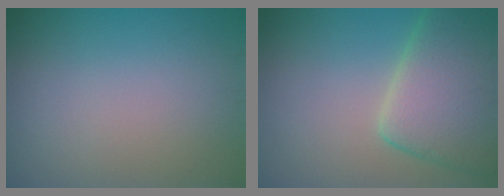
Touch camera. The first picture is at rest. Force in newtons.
{"total": 8.5, "press": 8.5, "slide": 0.4}